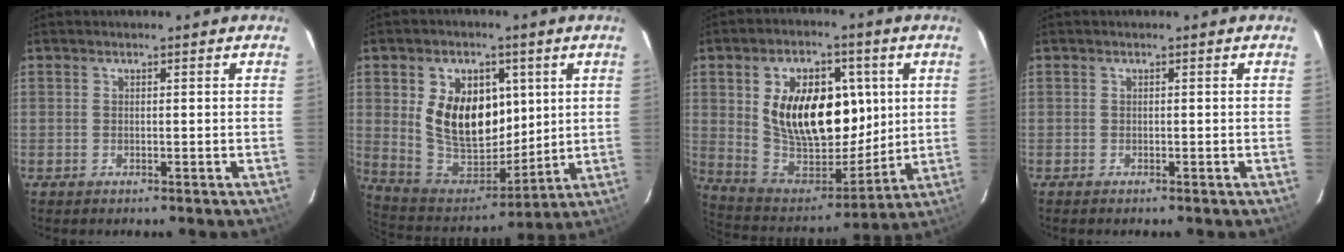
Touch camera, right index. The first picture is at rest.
{"total": 16.5, "force": [3.8, 11.2, 11.6], "torque": [-0.229, 0.002, 0.090]}
{"total": 20.3, "force": [4.5, 12.2, 15.5], "torque": [-0.289, 0.005, 0.097]}
{"total": 0.0}